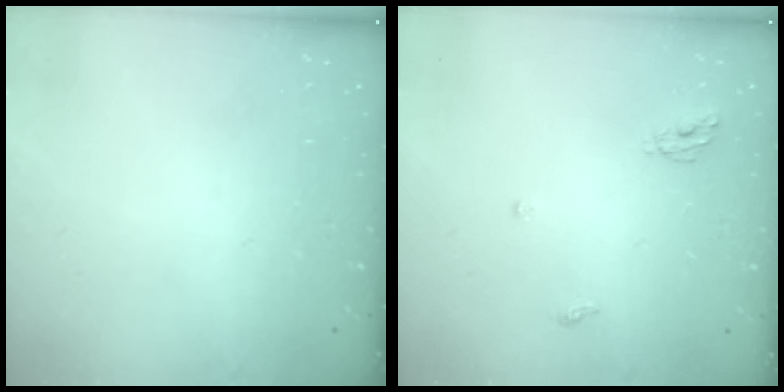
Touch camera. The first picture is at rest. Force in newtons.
{"total": 4.6, "press": 4.6, "slide": 0.5}